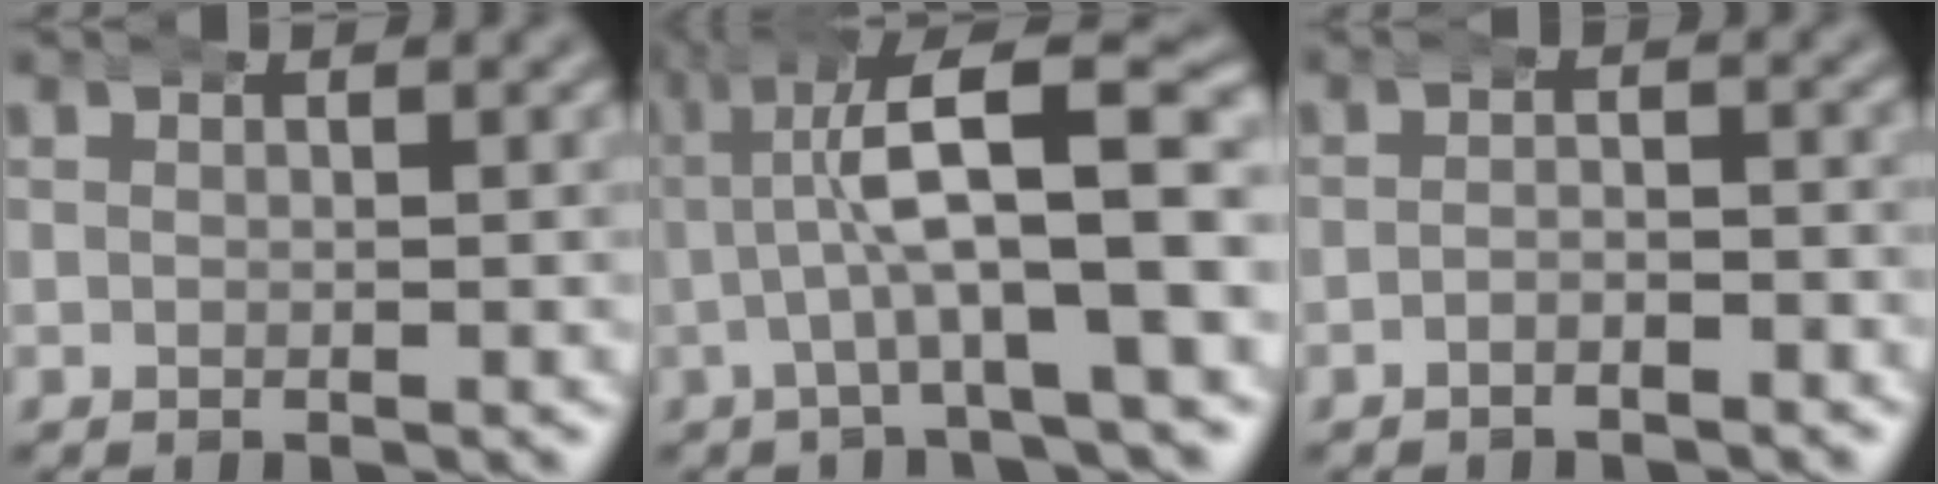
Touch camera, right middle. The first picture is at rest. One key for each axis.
{"total": 10.9, "fx": 1.5, "fy": 4.3, "fz": 9.9, "tx": -0.143, "ty": 0.009, "tz": 0.018}
{"total": 1.9, "fx": -1.6, "fy": 0.6, "fz": 0.8, "tx": 0.002, "ty": 0.003, "tz": -0.036}